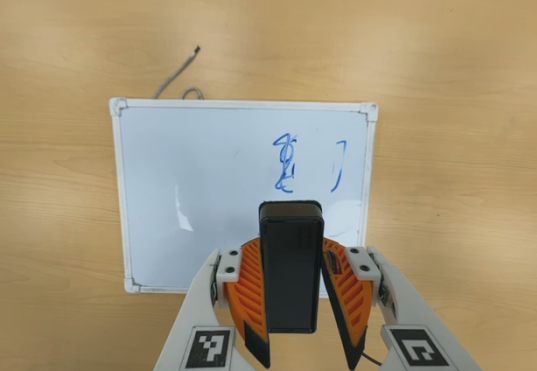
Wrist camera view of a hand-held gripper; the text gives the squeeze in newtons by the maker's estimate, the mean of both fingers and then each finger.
{"total": 7.6, "left": 6.5, "right": 8.7}